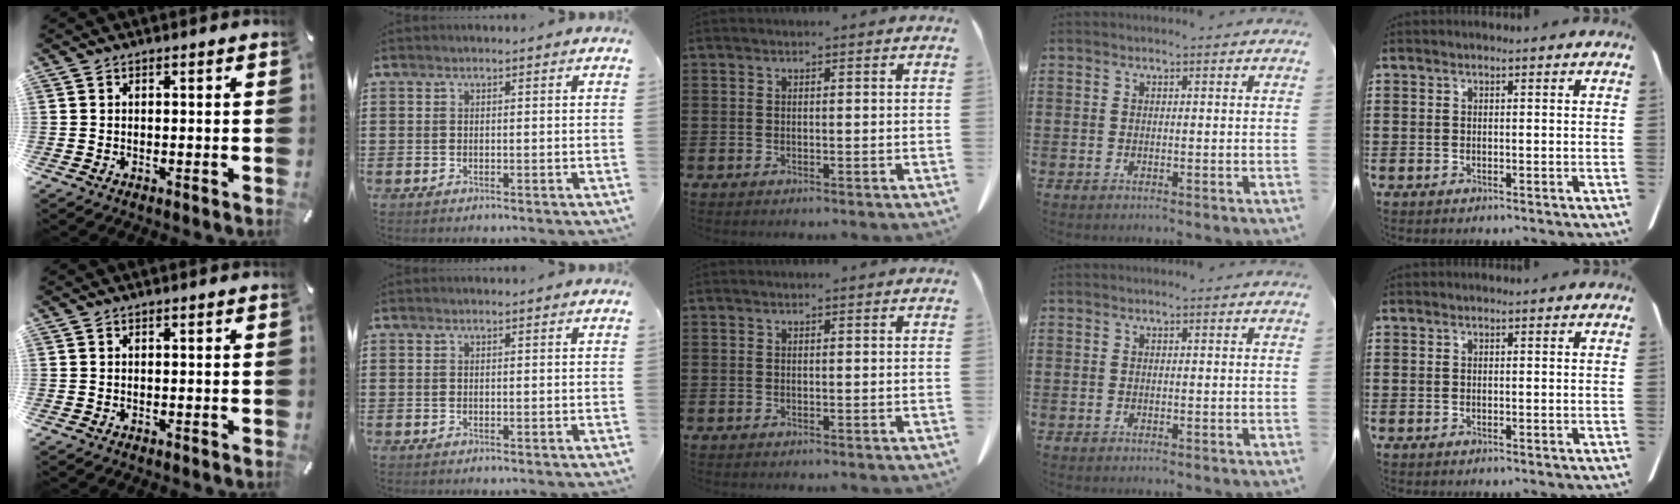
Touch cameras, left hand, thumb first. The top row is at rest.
{}